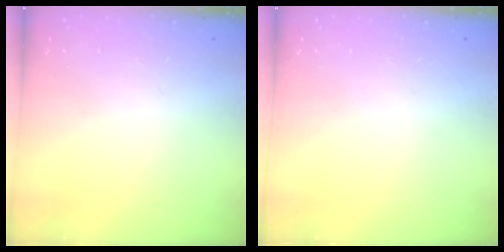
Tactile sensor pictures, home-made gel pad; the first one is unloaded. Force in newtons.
{"total": 0.0}